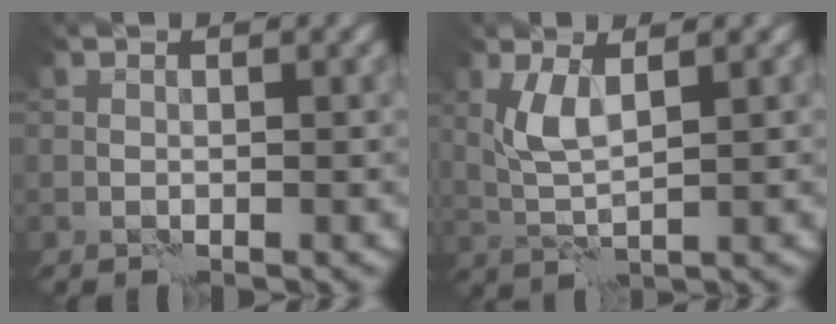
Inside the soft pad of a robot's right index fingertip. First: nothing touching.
{"total": 3.4, "force": [1.0, 1.1, 3.1], "torque": [-0.072, 0.002, 0.021]}